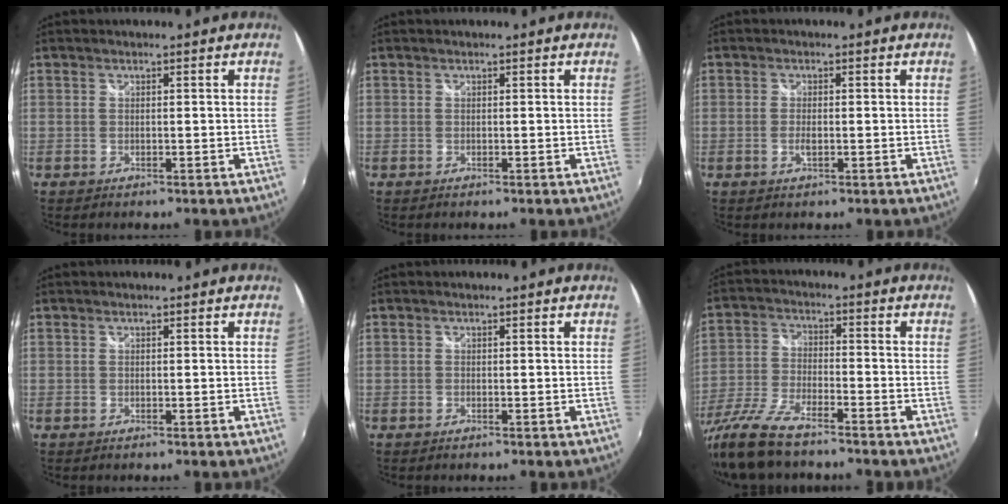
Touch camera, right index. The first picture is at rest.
{"total": 0.0}
{"total": 2.0, "force": [-0.4, 0.8, 1.8], "torque": [-0.035, -0.003, -0.008]}
{"total": 0.0}
{"total": 0.0}
{"total": 13.6, "force": [-10.7, 3.2, 7.9], "torque": [-0.173, -0.030, -0.209]}